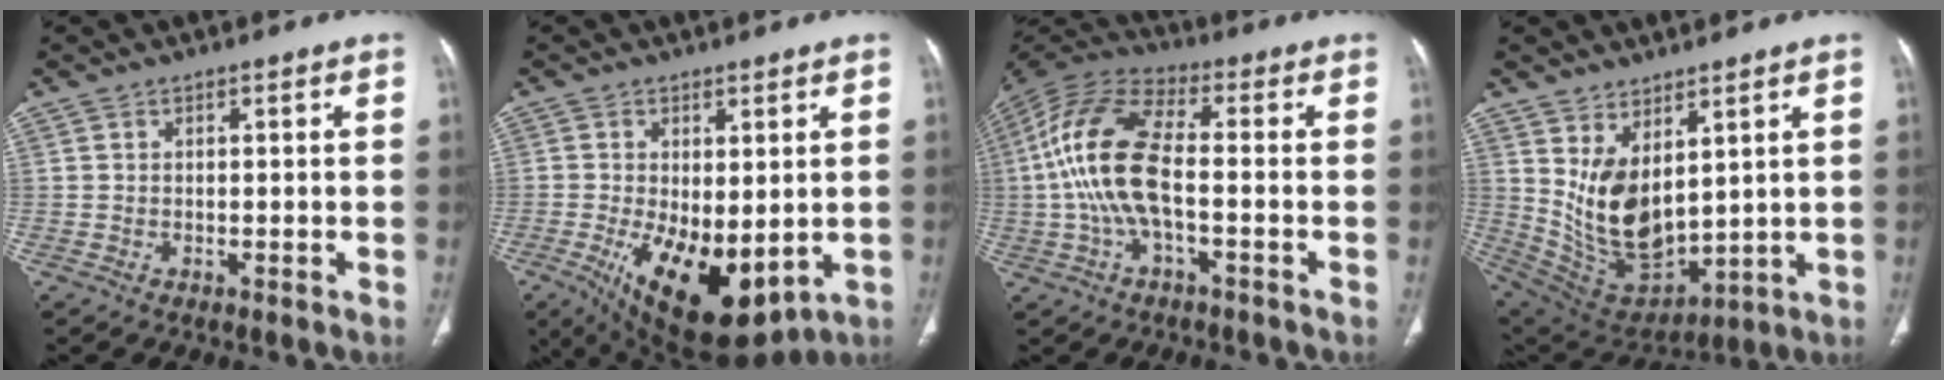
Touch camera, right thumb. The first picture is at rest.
{"total": 16.1, "force": [-3.5, 7.9, 13.6], "torque": [-0.222, -0.025, -0.028]}
{"total": 15.2, "force": [-1.4, 6.5, 13.7], "torque": [-0.298, 0.036, -0.032]}
{"total": 13.1, "force": [4.1, 7.2, 10.2], "torque": [-0.167, -0.034, 0.110]}